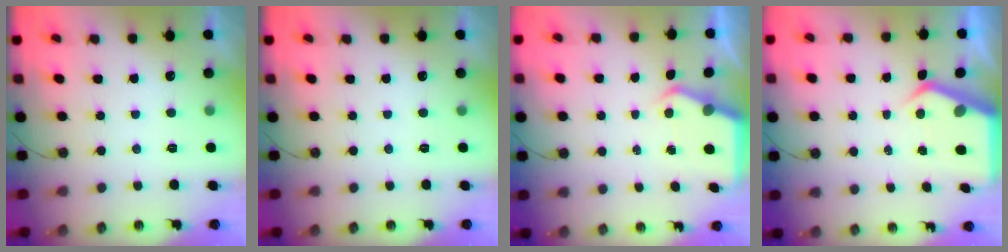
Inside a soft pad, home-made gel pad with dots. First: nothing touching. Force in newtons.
{"total": 0.0}
{"total": 4.3, "press": 4.3, "slide": 0.5}
{"total": 5.5, "press": 5.5, "slide": 0.4}